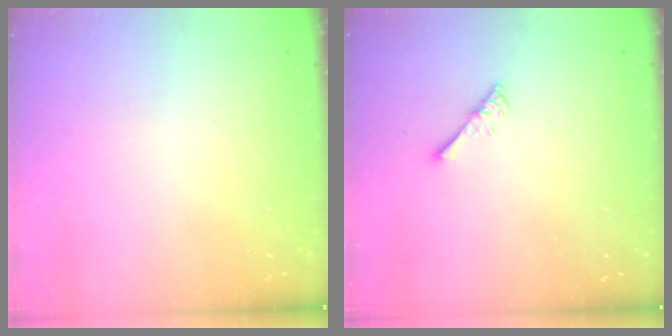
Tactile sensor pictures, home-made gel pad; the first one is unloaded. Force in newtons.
{"total": 2.4, "press": 2.4, "slide": 0.4}